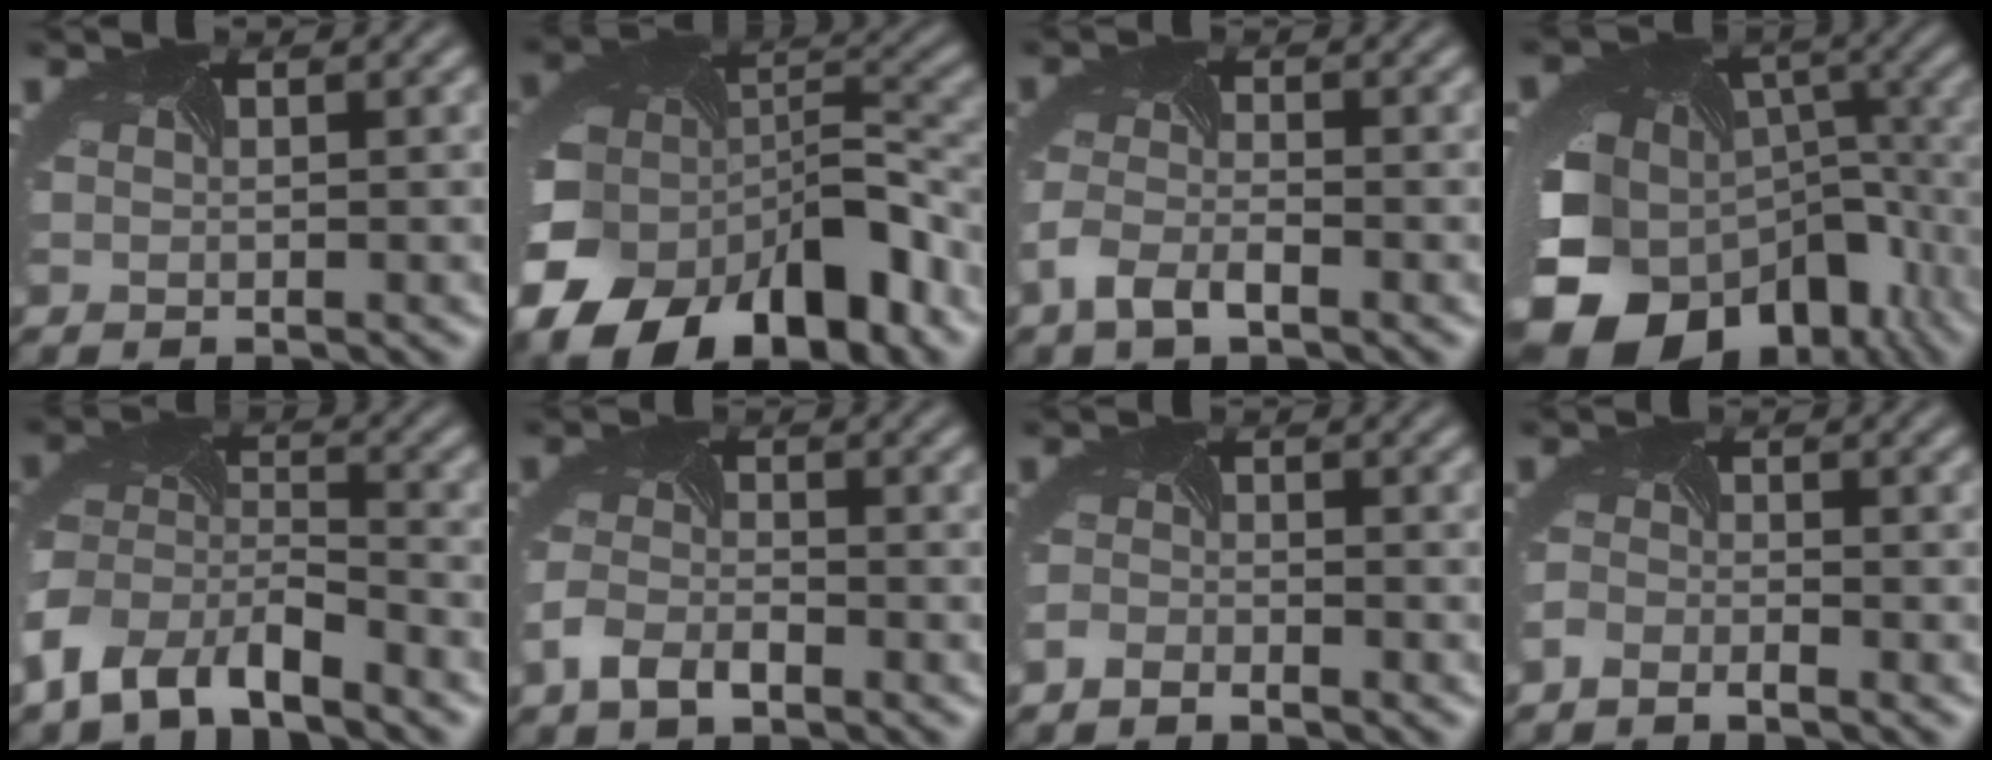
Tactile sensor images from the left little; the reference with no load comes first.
{"total": 13.7, "force": [-7.1, 8.1, 8.5], "torque": [-0.169, -0.036, -0.108]}
{"total": 3.0, "force": [-2.2, 1.0, 1.9], "torque": [-0.047, -0.007, -0.047]}
{"total": 18.9, "force": [-7.2, 13.6, 11.0], "torque": [-0.241, -0.061, -0.073]}
{"total": 6.2, "force": [-4.4, 2.9, 3.2], "torque": [-0.064, -0.016, -0.092]}
{"total": 3.1, "force": [-2.3, 1.3, 1.6], "torque": [-0.041, -0.007, -0.048]}
{"total": 1.5, "force": [-1.5, 0.3, 0.3], "torque": [-0.013, -0.007, -0.034]}
{"total": 1.6, "force": [-1.6, 0.2, 0.3], "torque": [-0.015, -0.008, -0.036]}